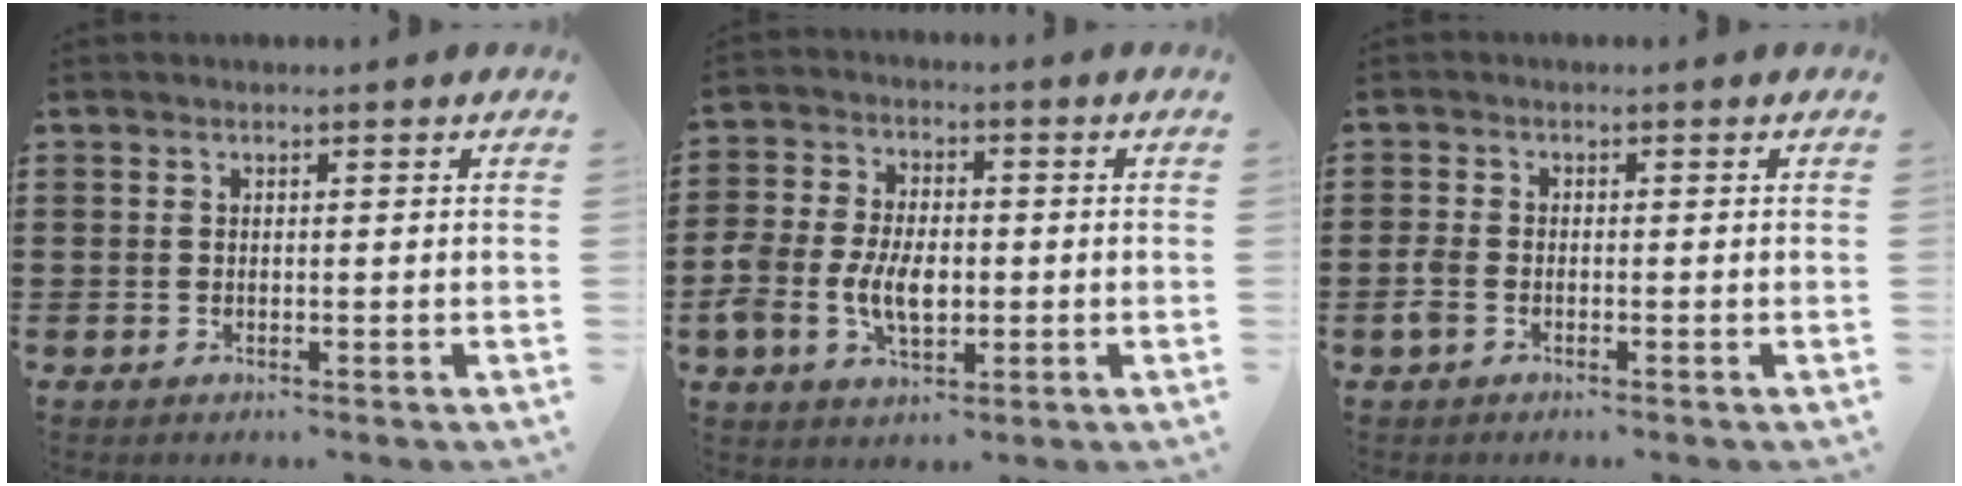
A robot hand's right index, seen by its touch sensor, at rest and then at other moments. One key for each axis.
{"total": 7.3, "fx": -1.5, "fy": 4.6, "fz": 5.4, "tx": -0.126, "ty": 0.004, "tz": -0.033}
{"total": 2.1, "fx": -1.1, "fy": 1.1, "fz": 1.4, "tx": -0.042, "ty": -0.005, "tz": -0.025}